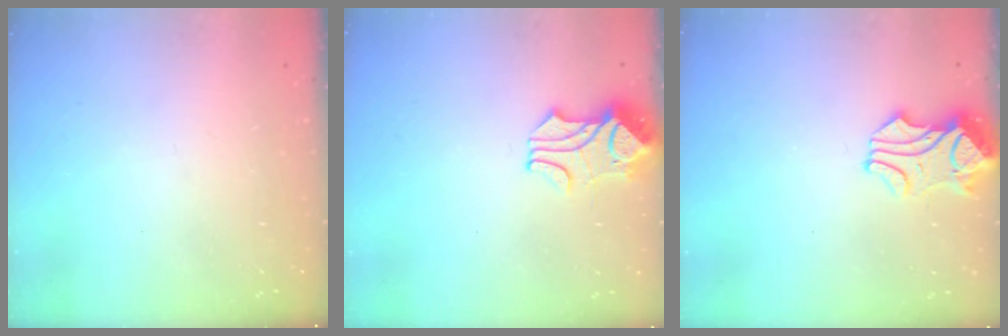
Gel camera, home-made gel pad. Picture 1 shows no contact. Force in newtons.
{"total": 2.0, "press": 1.6, "slide": 1.1}
{"total": 1.2, "press": 0.1, "slide": 1.2}